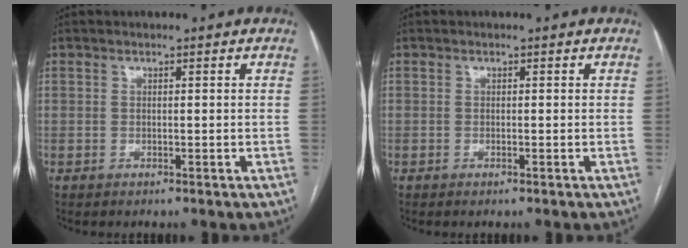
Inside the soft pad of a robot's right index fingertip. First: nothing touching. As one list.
[{"total": 0.0}]